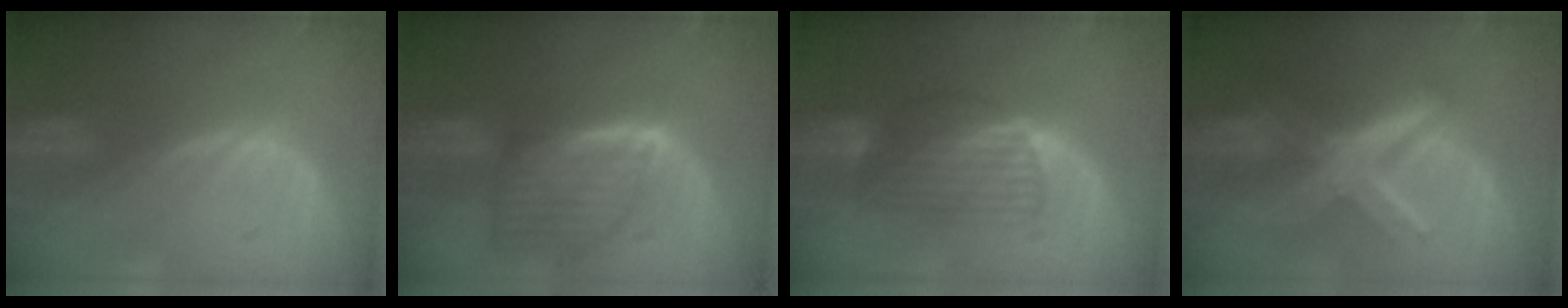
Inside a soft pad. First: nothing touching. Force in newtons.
{"total": 8.1, "press": 7.3, "slide": 3.4}
{"total": 6.7, "press": 6.3, "slide": 2.3}
{"total": 8.9, "press": 8.9, "slide": 0.7}